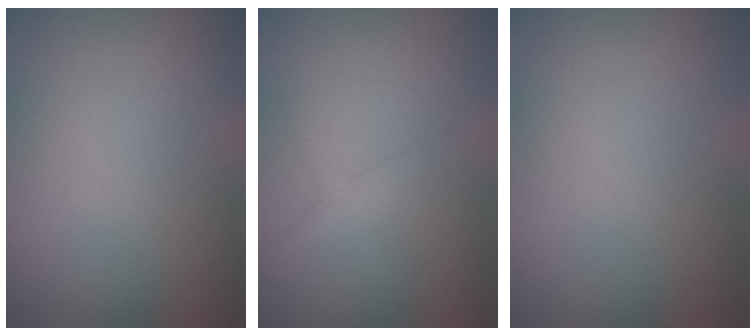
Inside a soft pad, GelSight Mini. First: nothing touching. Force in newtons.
{"total": 1.2, "press": 1.2, "slide": 0.1}
{"total": 0.0}